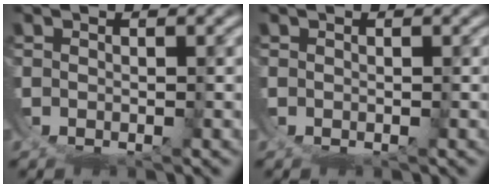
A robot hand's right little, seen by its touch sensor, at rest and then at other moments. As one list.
[{"total": 0.0}]